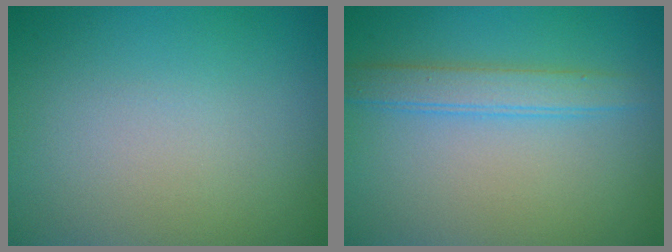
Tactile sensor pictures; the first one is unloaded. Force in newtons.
{"total": 2.6, "press": 2.6, "slide": 0.1}